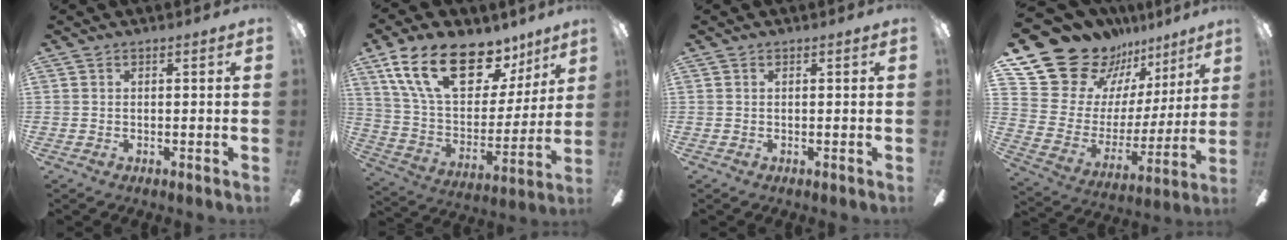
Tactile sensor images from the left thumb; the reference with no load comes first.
{"total": 23.5, "force": [14.3, 11.9, 14.3], "torque": [-0.245, -0.073, 0.256]}
{"total": 0.0}
{"total": 21.5, "force": [16.5, 11.9, 6.9], "torque": [-0.124, -0.125, 0.315]}